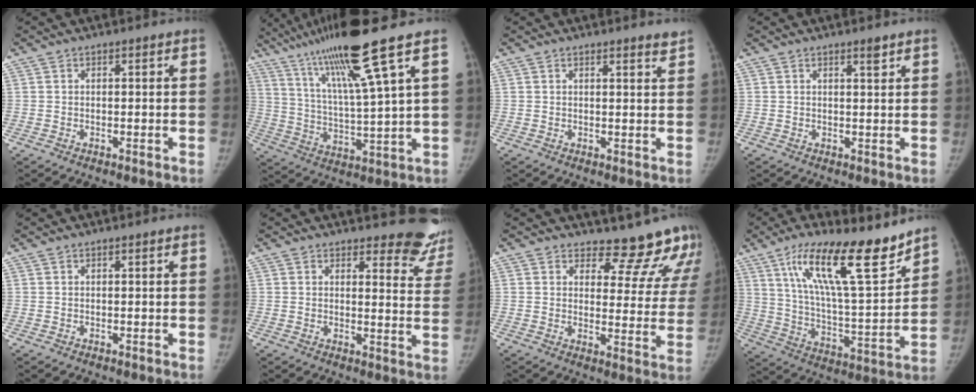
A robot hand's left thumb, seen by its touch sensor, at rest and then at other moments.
{"total": 16.6, "force": [10.6, -0.9, 12.7], "torque": [-0.223, -0.041, 0.190]}
{"total": 1.8, "force": [1.7, 0.1, 0.8], "torque": [-0.006, -0.013, 0.019]}
{"total": 1.5, "force": [1.1, 0.2, 1.0], "torque": [-0.013, -0.008, 0.019]}
{"total": 0.0}
{"total": 11.5, "force": [10.7, 3.6, 2.2], "torque": [0.020, -0.100, 0.093]}
{"total": 13.7, "force": [12.8, 4.8, 1.5], "torque": [0.040, -0.118, 0.135]}
{"total": 21.1, "force": [13.9, 4.8, 15.2], "torque": [-0.229, -0.071, 0.238]}